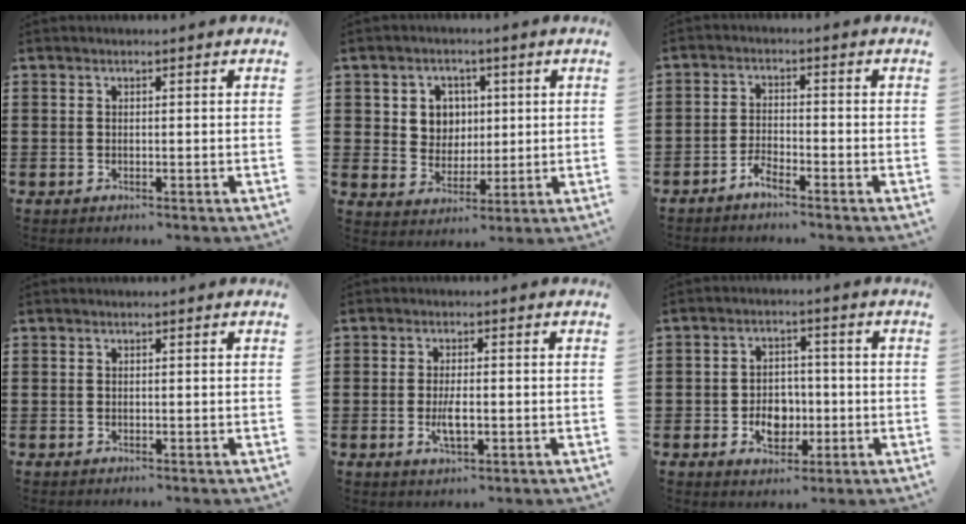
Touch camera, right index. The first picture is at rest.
{"total": 5.3, "force": [1.4, 4.9, 1.5], "torque": [-0.046, 0.012, 0.022]}
{"total": 2.4, "force": [-2.3, 0.3, 0.9], "torque": [-0.028, 0.002, -0.047]}
{"total": 0.0}
{"total": 3.7, "force": [-0.8, 1.2, 3.4], "torque": [-0.067, -0.002, -0.016]}
{"total": 5.3, "force": [-1.5, 4.0, 3.1], "torque": [-0.045, 0.004, -0.030]}